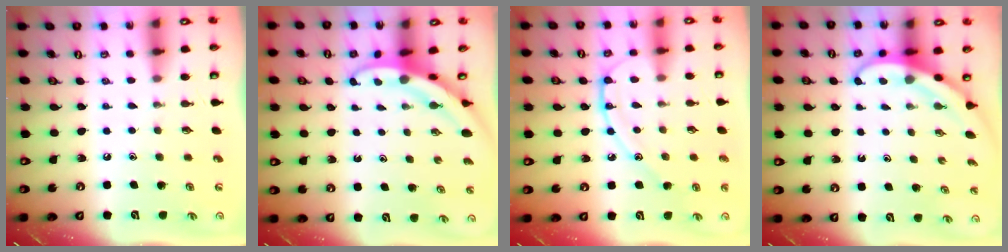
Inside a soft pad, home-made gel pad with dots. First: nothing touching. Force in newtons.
{"total": 3.3, "press": 3.3, "slide": 0.3}
{"total": 9.9, "press": 9.9, "slide": 0.2}
{"total": 4.0, "press": 4.0, "slide": 0.3}